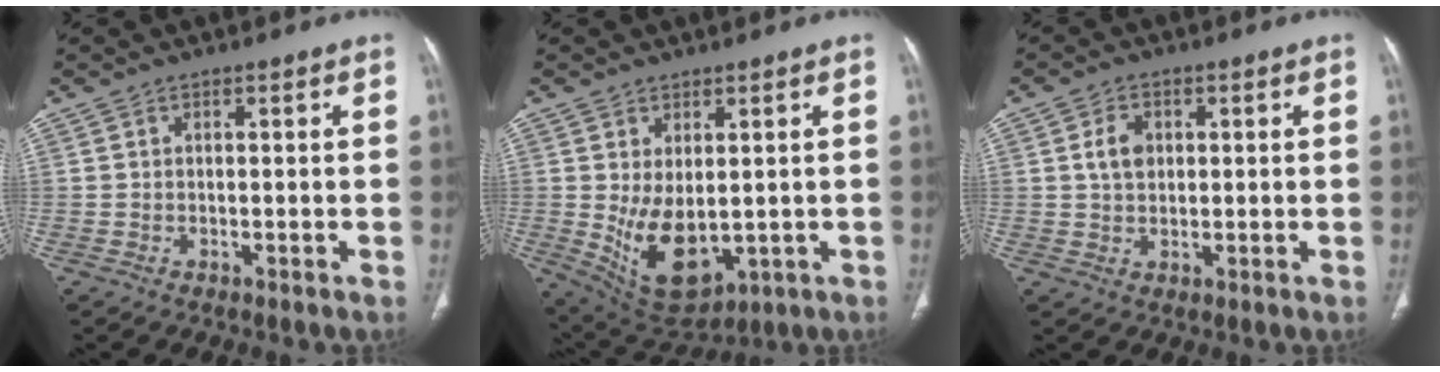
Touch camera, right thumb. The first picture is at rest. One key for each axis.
{"total": 10.9, "fx": -0.6, "fy": 6.2, "fz": 8.9, "tx": -0.141, "ty": -0.015, "tz": 0.021}
{"total": 4.4, "fx": 1.0, "fy": 3.2, "fz": 2.9, "tx": -0.044, "ty": 0.000, "tz": 0.016}